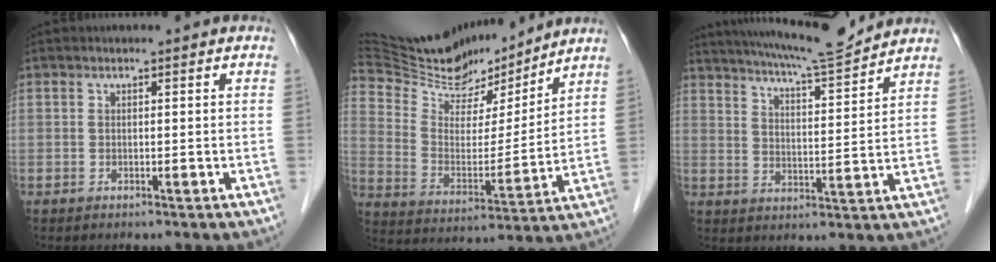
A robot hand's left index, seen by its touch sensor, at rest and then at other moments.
{"total": 22.9, "force": [20.7, 5.5, 8.0], "torque": [-0.152, 0.001, 0.342]}
{"total": 12.6, "force": [11.8, 0.1, 4.6], "torque": [-0.076, -0.002, 0.178]}